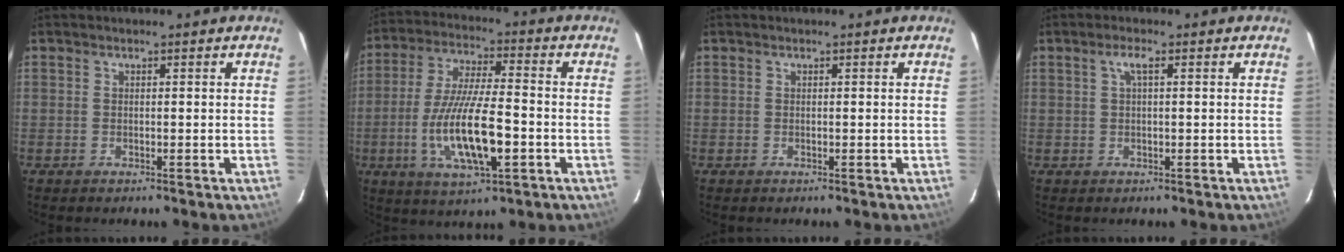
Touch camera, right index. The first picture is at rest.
{"total": 14.7, "force": [-4.2, 3.4, 13.7], "torque": [-0.275, -0.013, -0.072]}
{"total": 0.0}
{"total": 1.9, "force": [0.5, 0.2, 1.8], "torque": [-0.034, 0.006, 0.008]}